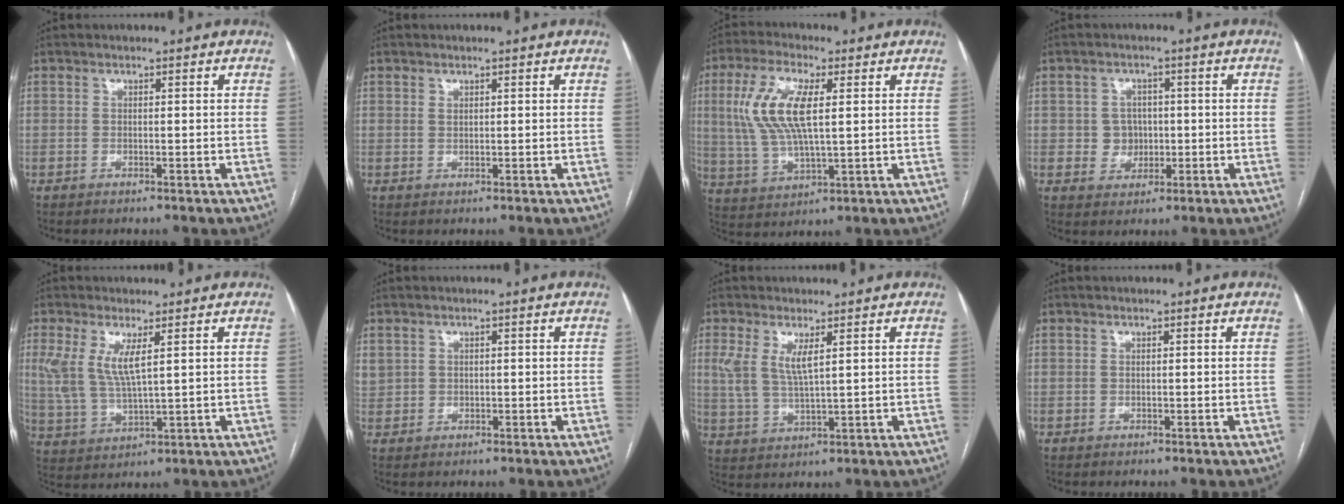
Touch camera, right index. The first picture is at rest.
{"total": 0.5, "force": [0.4, 0.3, 0.3], "torque": [-0.004, -0.002, 0.007]}
{"total": 11.5, "force": [2.6, 3.4, 10.6], "torque": [-0.241, 0.009, 0.054]}
{"total": 3.9, "force": [0.0, 3.8, 1.0], "torque": [-0.006, 0.010, 0.005]}
{"total": 7.0, "force": [2.5, 1.7, 6.3], "torque": [-0.147, 0.000, 0.058]}
{"total": 2.6, "force": [0.9, 2.3, 0.7], "torque": [-0.022, 0.017, 0.025]}
{"total": 5.2, "force": [2.2, 1.2, 4.6], "torque": [-0.105, 0.001, 0.052]}
{"total": 0.0}